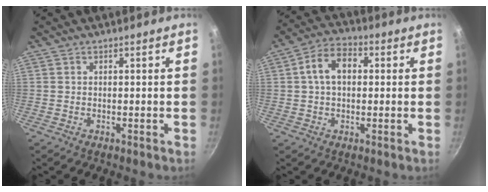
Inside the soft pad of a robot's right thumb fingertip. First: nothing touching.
{"total": 8.5, "force": [1.2, 5.8, 6.1], "torque": [-0.086, 0.024, 0.008]}